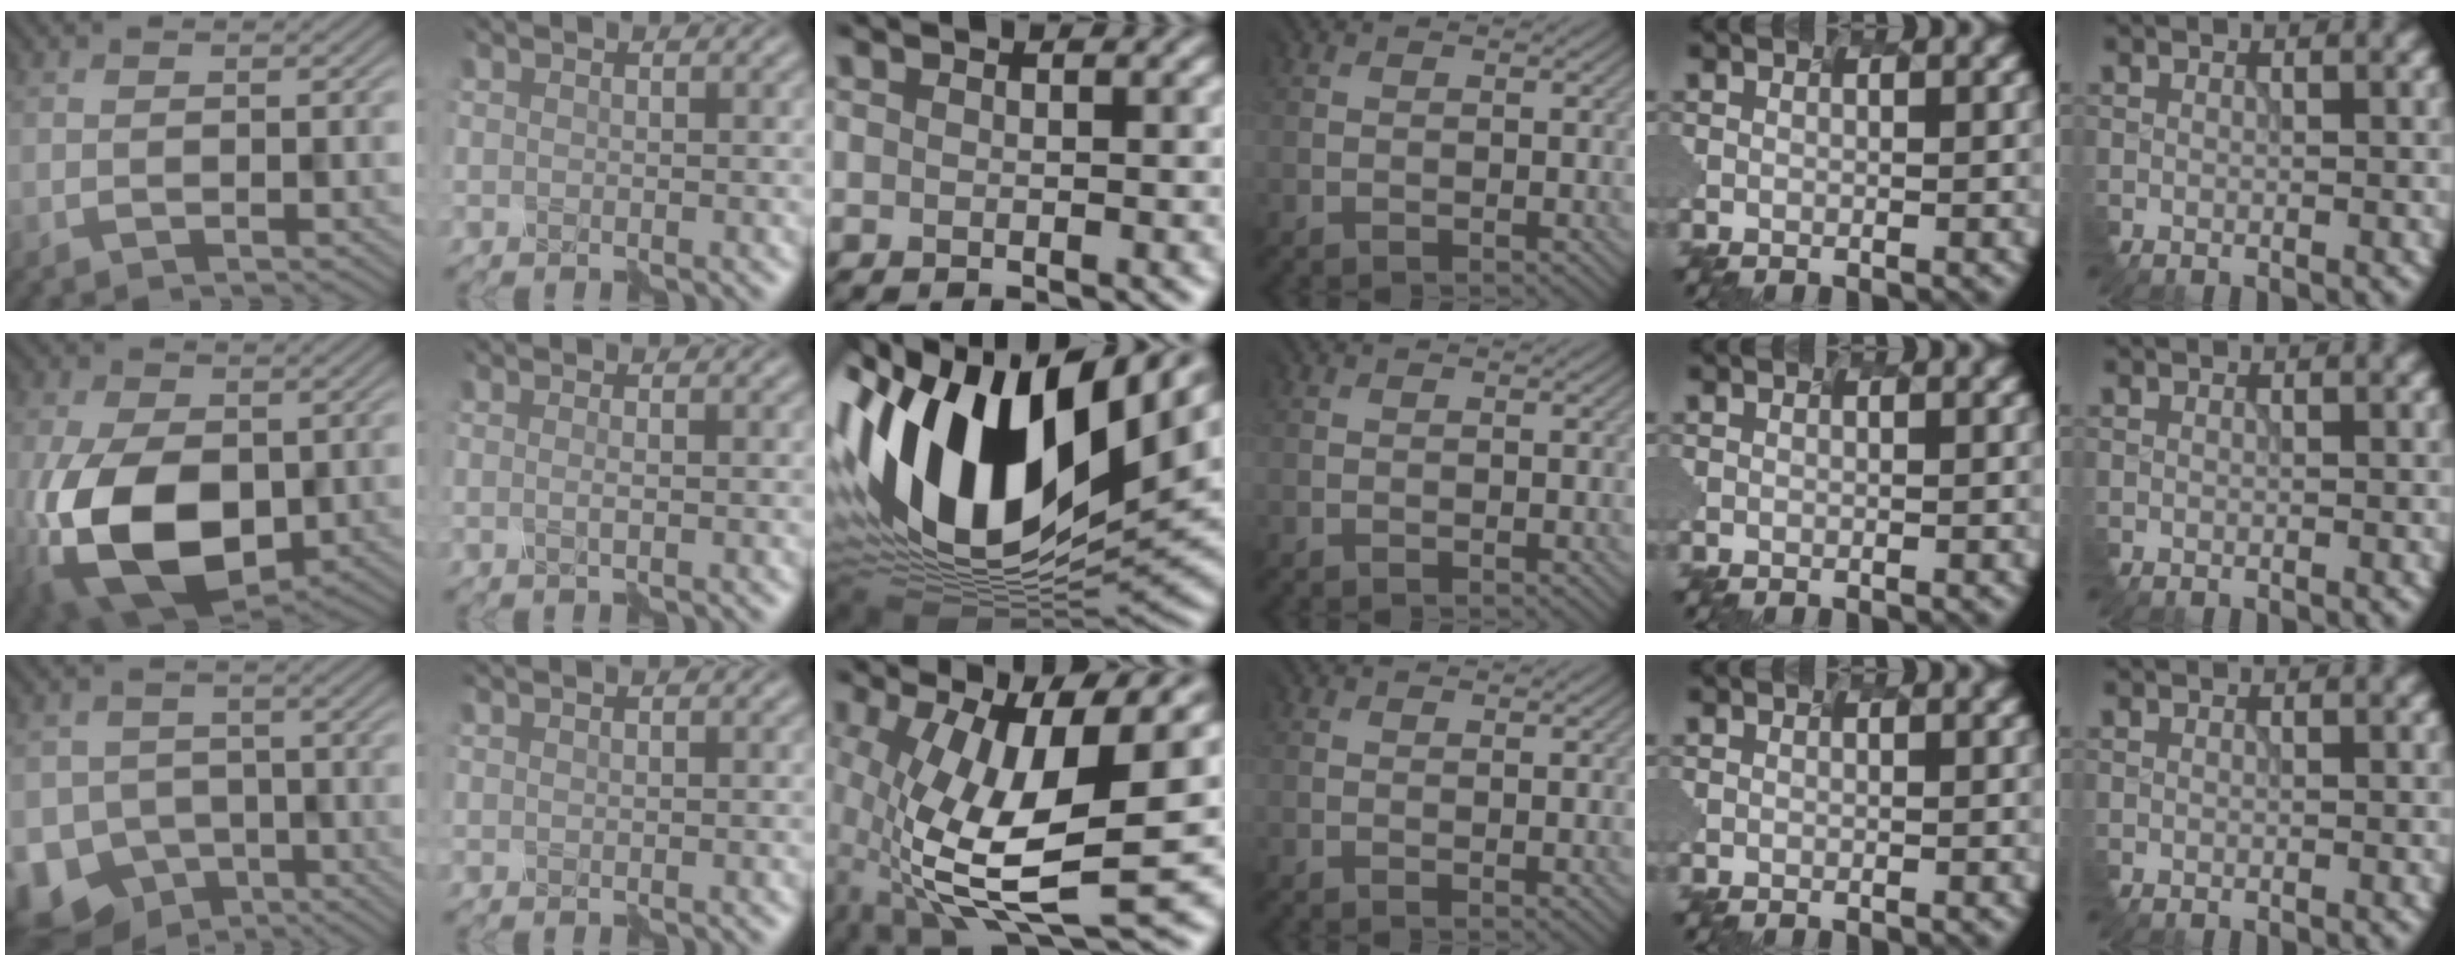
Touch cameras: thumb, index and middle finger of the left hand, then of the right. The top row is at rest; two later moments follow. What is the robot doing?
{"motion": "disassemble", "object": "velcro strap"}